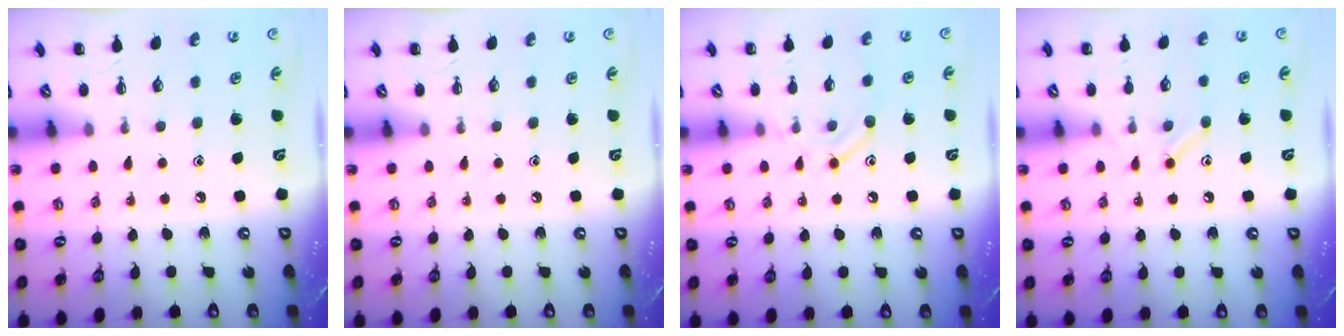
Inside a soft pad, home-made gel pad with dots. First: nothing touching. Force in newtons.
{"total": 0.0}
{"total": 9.4, "press": 9.4, "slide": 1.2}
{"total": 8.0, "press": 7.9, "slide": 0.6}